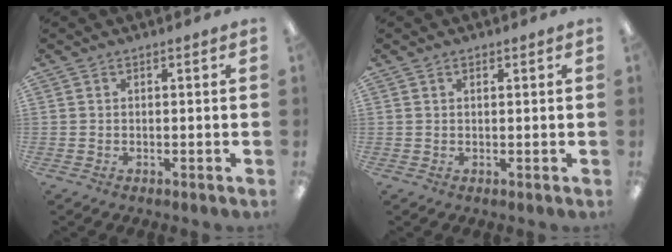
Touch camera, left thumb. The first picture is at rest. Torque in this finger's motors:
{"motor_torque": [-0.01, -0.24, -0.85, 0.19, -0.02]}